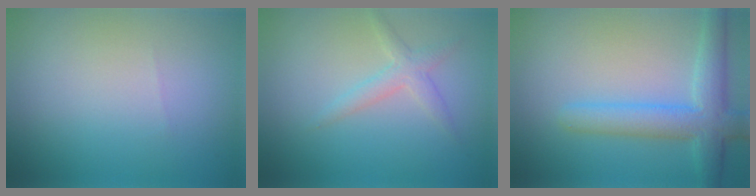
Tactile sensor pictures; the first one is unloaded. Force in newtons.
{"total": 2.0, "press": 2.0, "slide": 0.0}
{"total": 5.1, "press": 5.1, "slide": 0.1}